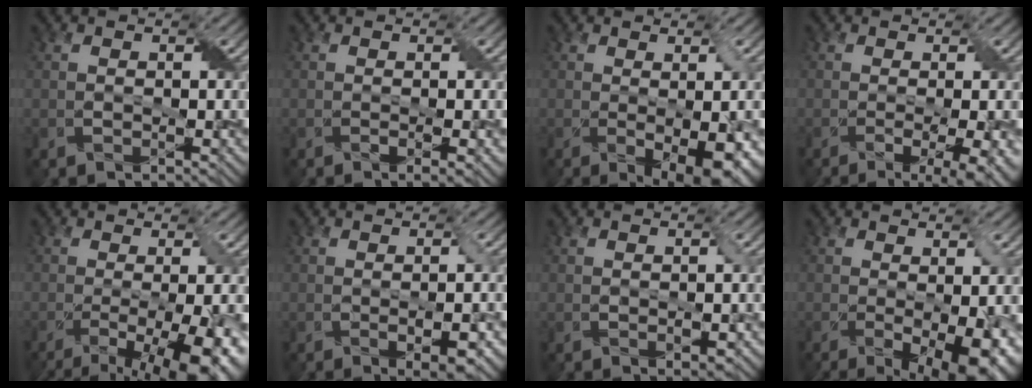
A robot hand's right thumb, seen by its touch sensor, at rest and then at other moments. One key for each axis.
{"total": 2.2, "fx": -0.3, "fy": 0.2, "fz": 2.2, "tx": -0.041, "ty": -0.002, "tz": -0.002}
{"total": 6.8, "fx": -1.2, "fy": 2.4, "fz": 6.3, "tx": -0.092, "ty": -0.018, "tz": 0.006}
{"total": 6.6, "fx": -1.9, "fy": 1.9, "fz": 6.0, "tx": -0.078, "ty": -0.011, "tz": -0.010}
{"total": 12.3, "fx": -4.8, "fy": 3.5, "fz": 10.8, "tx": -0.142, "ty": -0.014, "tz": -0.056}
{"total": 3.7, "fx": -0.9, "fy": 1.0, "fz": 3.5, "tx": -0.058, "ty": -0.006, "tz": -0.007}
{"total": 1.6, "fx": -0.2, "fy": 0.7, "fz": 1.4, "tx": -0.021, "ty": -0.004, "tz": 0.003}
{"total": 8.3, "fx": -1.9, "fy": 3.1, "fz": 7.5, "tx": -0.113, "ty": -0.029, "tz": -0.007}